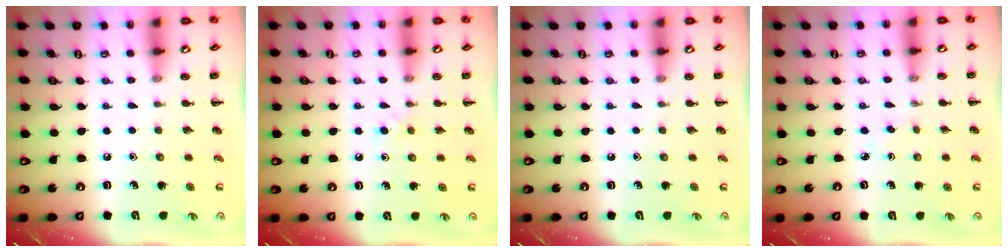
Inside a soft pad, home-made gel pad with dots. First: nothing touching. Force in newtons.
{"total": 3.0, "press": 2.6, "slide": 1.4}
{"total": 0.0}
{"total": 1.7, "press": 1.5, "slide": 0.8}